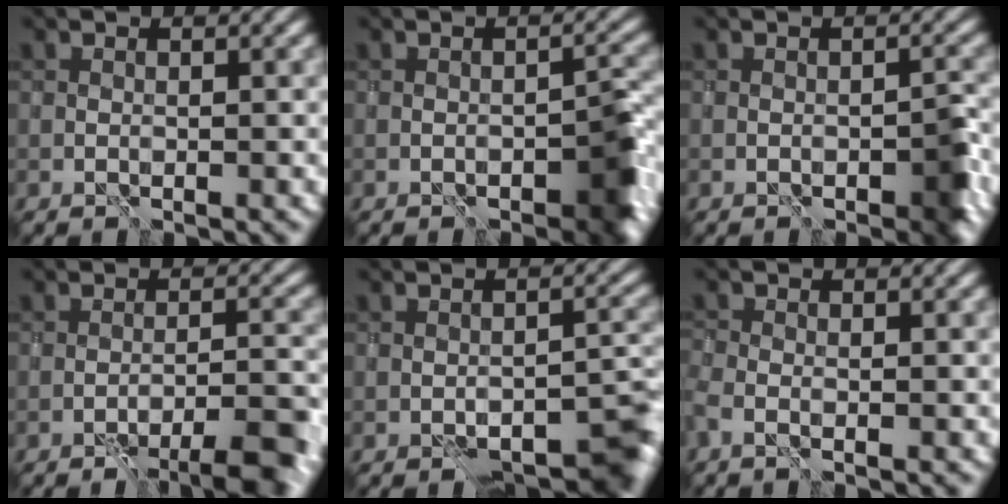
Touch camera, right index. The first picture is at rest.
{"total": 4.5, "force": [-2.6, 1.6, 3.3], "torque": [-0.035, 0.011, -0.032]}
{"total": 3.1, "force": [-1.7, 1.1, 2.3], "torque": [-0.029, 0.004, -0.023]}
{"total": 7.6, "force": [-6.1, 2.0, 4.1], "torque": [-0.046, 0.009, -0.073]}
{"total": 7.2, "force": [-5.6, 2.7, 3.6], "torque": [-0.032, -0.003, -0.061]}
{"total": 1.3, "force": [-0.7, 0.6, 0.9], "torque": [-0.011, -0.006, -0.016]}